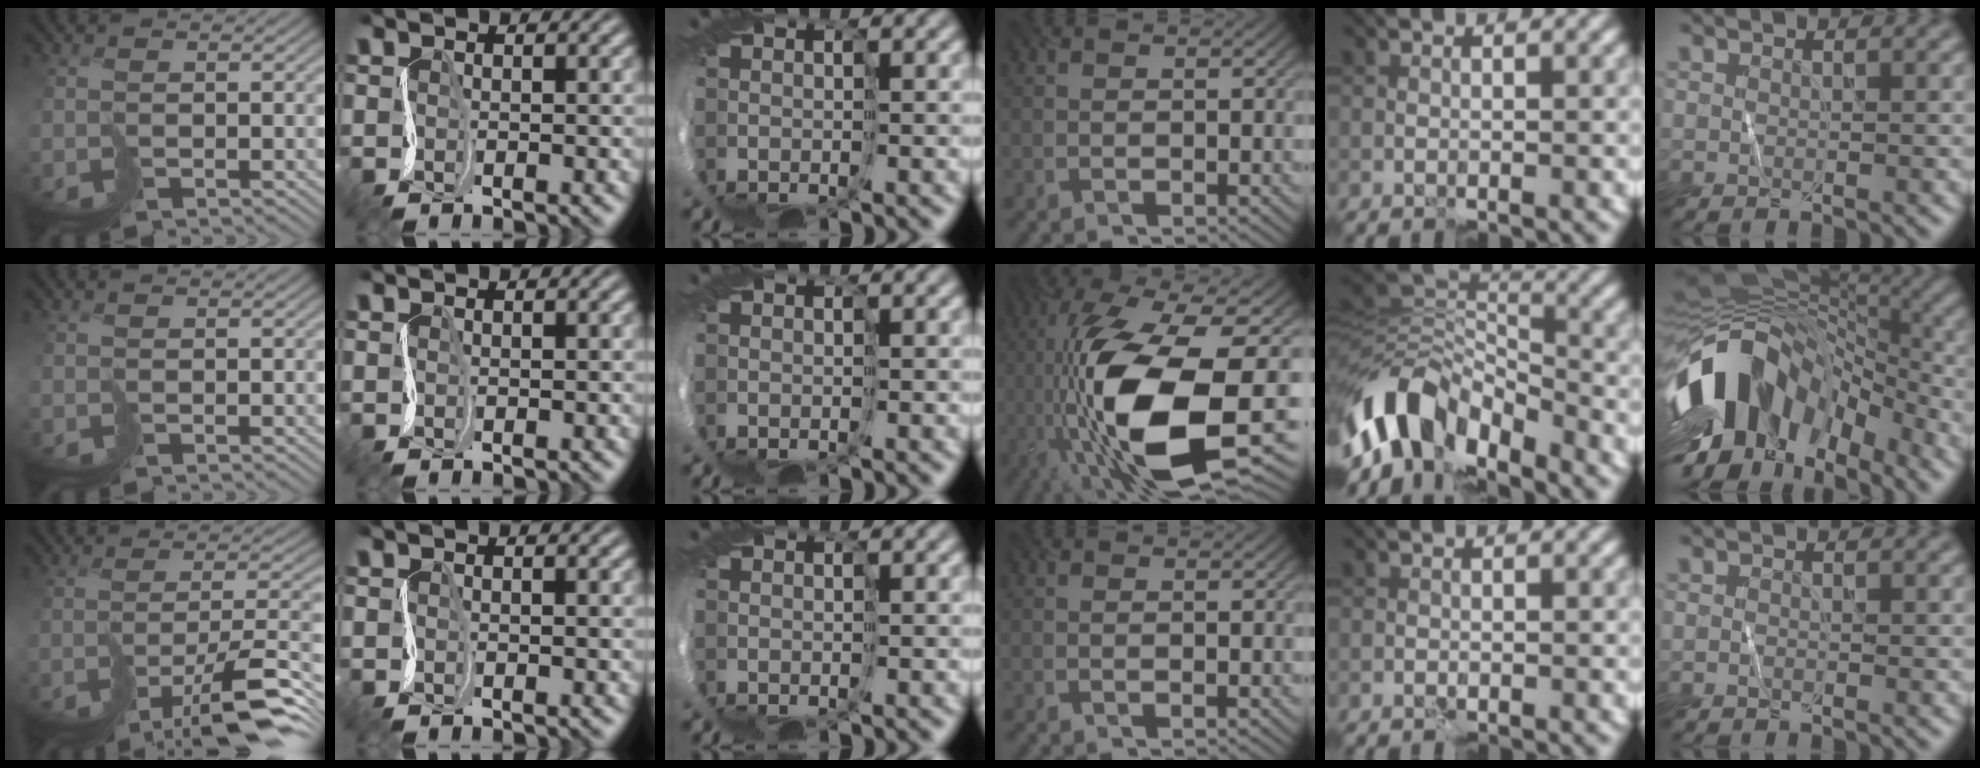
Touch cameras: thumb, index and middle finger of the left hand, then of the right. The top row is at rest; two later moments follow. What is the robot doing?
{"motion": "cut", "object": "tissue"}